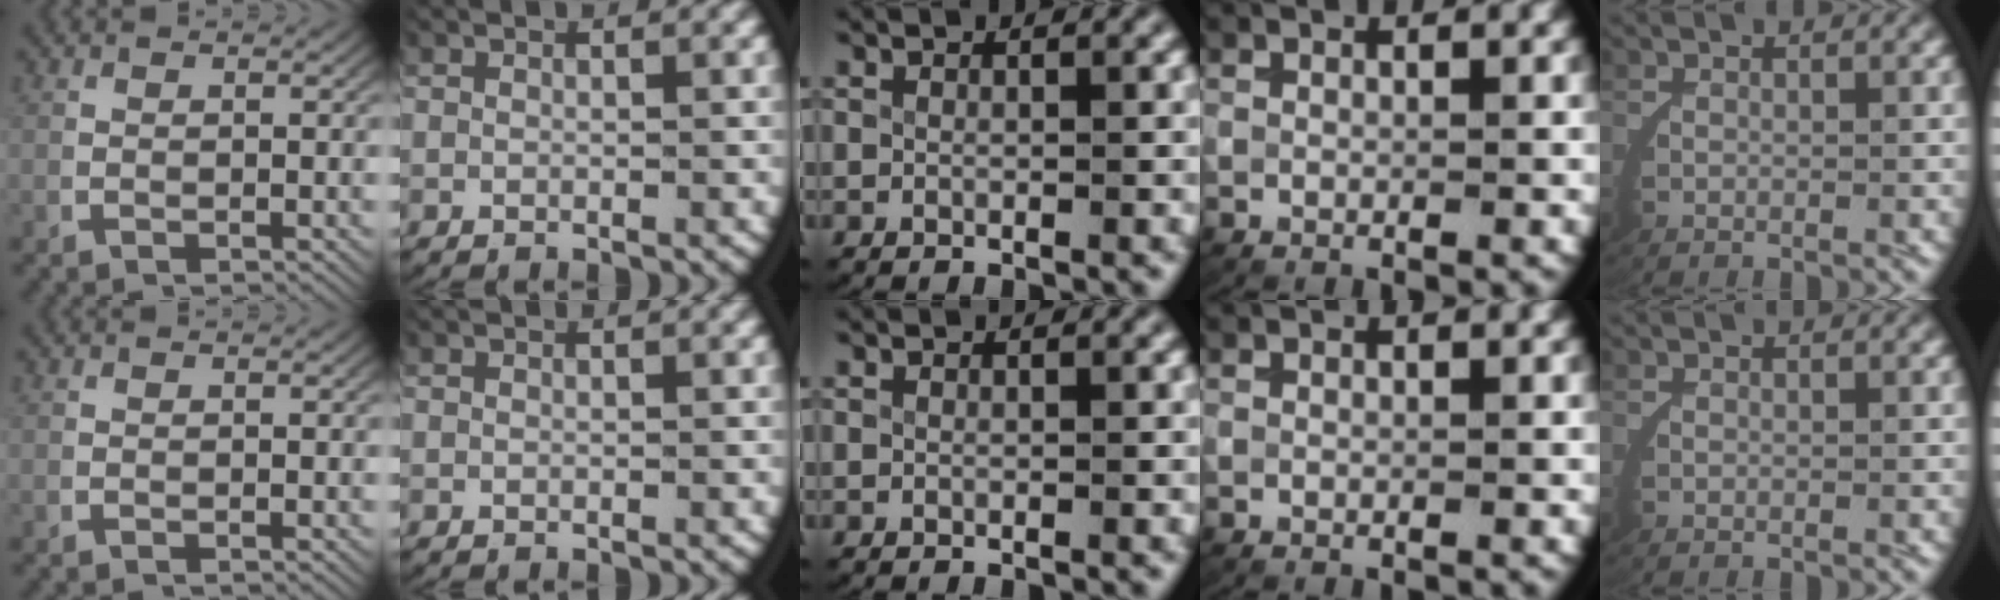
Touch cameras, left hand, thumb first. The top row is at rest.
{}